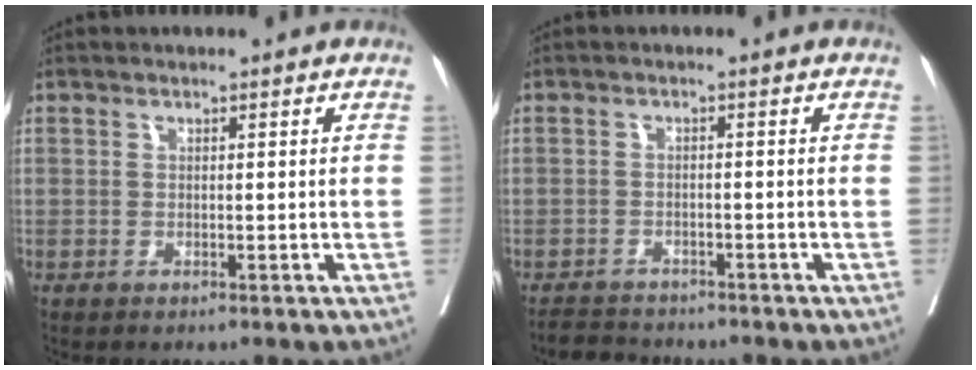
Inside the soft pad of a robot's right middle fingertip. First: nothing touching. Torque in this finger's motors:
{"motor_torque": [0.27, -0.33, -0.03, 0.00]}